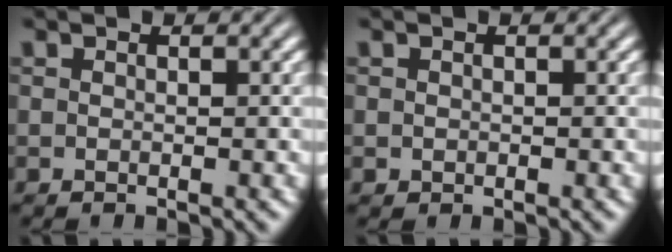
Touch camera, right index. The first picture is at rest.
{"total": 0.0}